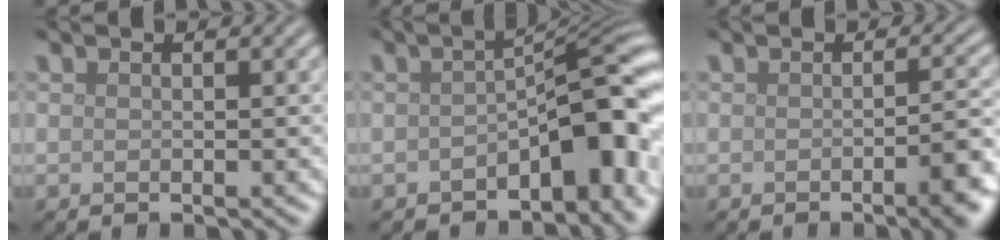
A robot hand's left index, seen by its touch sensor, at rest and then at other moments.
{"total": 7.4, "force": [-2.8, 2.9, 6.1], "torque": [-0.065, 0.016, -0.053]}
{"total": 4.4, "force": [-1.8, 1.2, 3.9], "torque": [-0.042, -0.002, -0.025]}